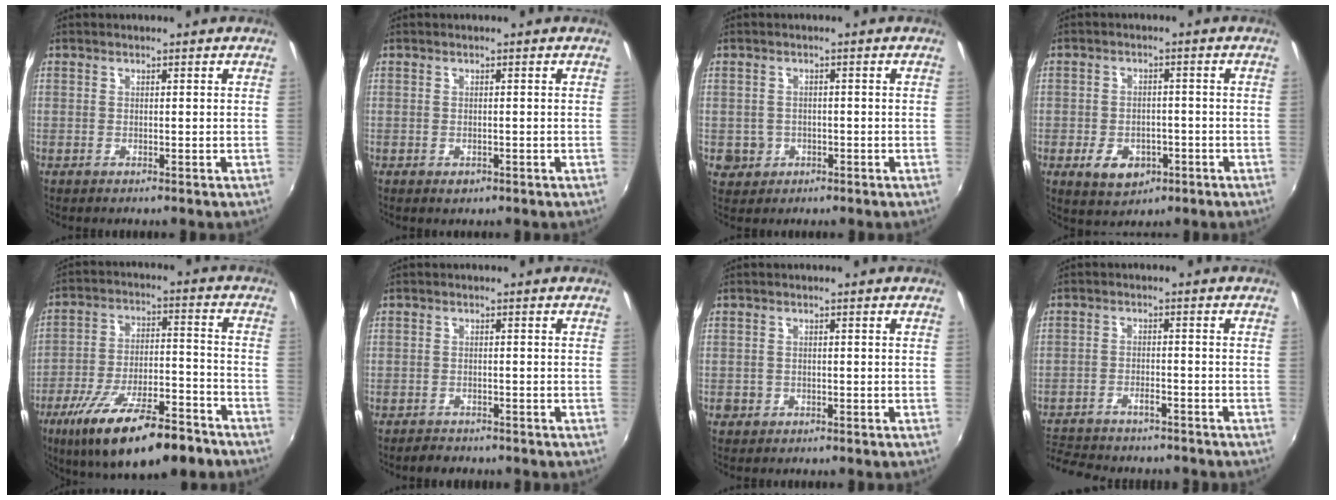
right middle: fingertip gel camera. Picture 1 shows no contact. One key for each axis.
{"total": 1.1, "fx": -0.5, "fy": 0.8, "fz": 0.4, "tx": -0.006, "ty": -0.004, "tz": -0.007}
{"total": 4.3, "fx": -1.0, "fy": 4.0, "fz": 1.1, "tx": -0.031, "ty": 0.000, "tz": -0.009}
{"total": 6.9, "fx": -3.1, "fy": 4.7, "fz": 3.9, "tx": -0.091, "ty": -0.002, "tz": -0.042}
{"total": 20.8, "fx": -13.9, "fy": 6.1, "fz": 14.3, "tx": -0.248, "ty": -0.032, "tz": -0.212}
{"total": 2.3, "fx": -2.0, "fy": 1.0, "fz": 0.3, "tx": -0.015, "ty": 0.001, "tz": -0.033}
{"total": 2.0, "fx": -0.7, "fy": 1.8, "fz": 0.5, "tx": -0.013, "ty": -0.004, "tz": -0.012}
{"total": 10.8, "fx": -9.6, "fy": 3.1, "fz": 4.0, "tx": -0.105, "ty": -0.012, "tz": -0.151}